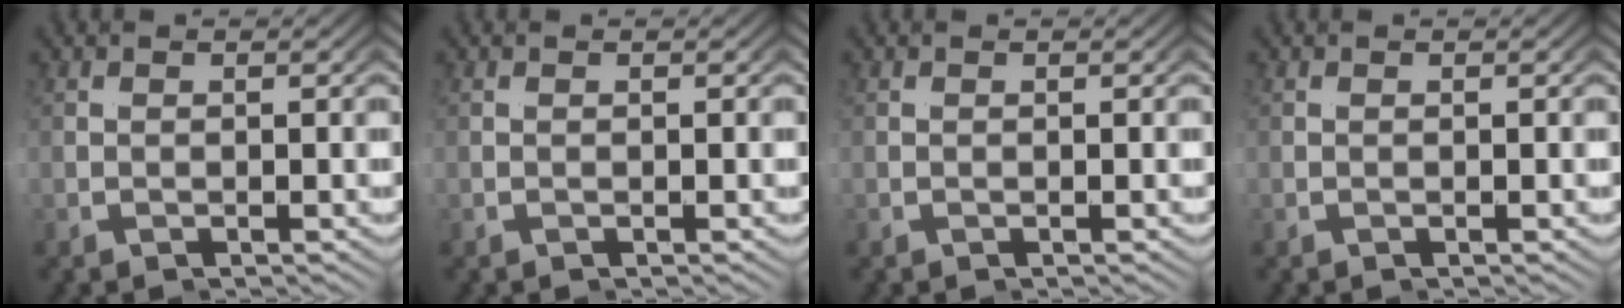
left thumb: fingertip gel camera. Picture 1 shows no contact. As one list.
[{"total": 0.0}, {"total": 0.0}, {"total": 0.0}]